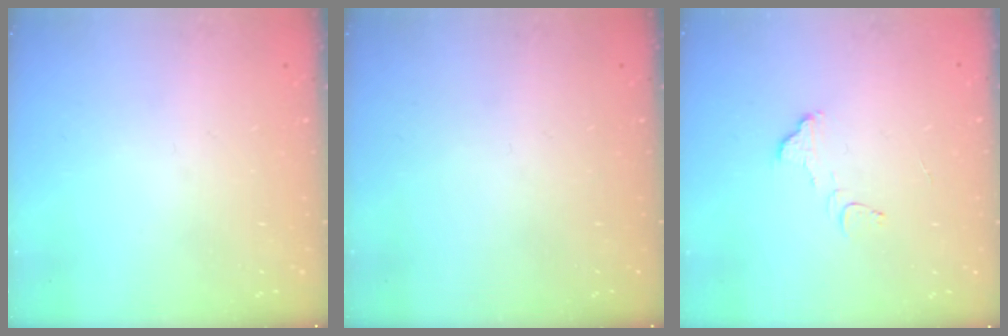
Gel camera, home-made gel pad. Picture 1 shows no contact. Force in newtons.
{"total": 0.0}
{"total": 3.3, "press": 3.3, "slide": 0.2}